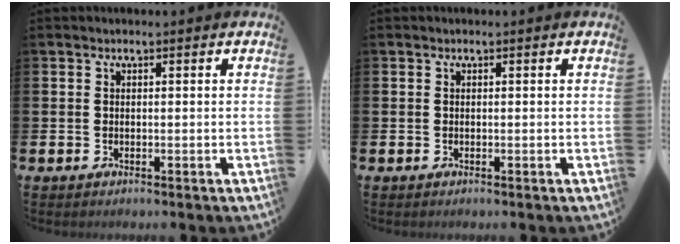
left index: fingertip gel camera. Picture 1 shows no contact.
{"total": 0.0}